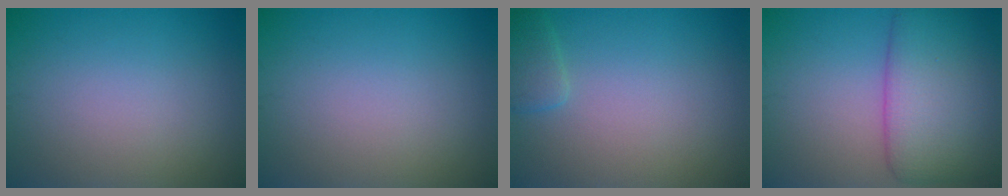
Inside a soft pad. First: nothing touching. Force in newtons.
{"total": 0.0}
{"total": 1.5, "press": 1.5, "slide": 0.1}
{"total": 7.5, "press": 7.5, "slide": 0.7}